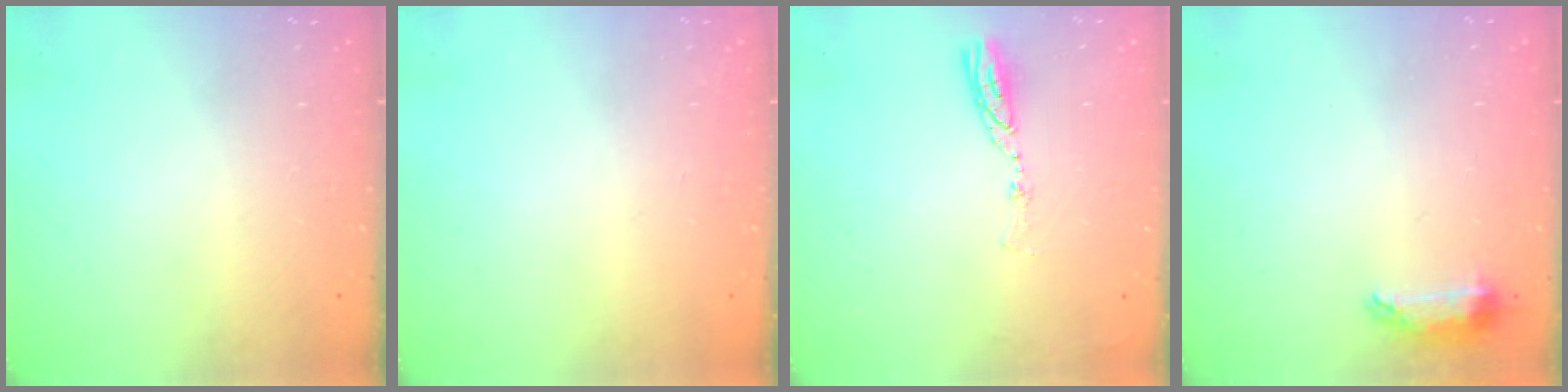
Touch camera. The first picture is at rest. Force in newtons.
{"total": 0.0}
{"total": 5.0, "press": 5.0, "slide": 0.6}
{"total": 6.6, "press": 6.6, "slide": 0.9}